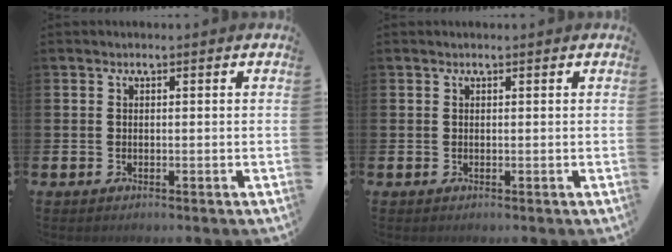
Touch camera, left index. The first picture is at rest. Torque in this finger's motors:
{"motor_torque": [0.39, -0.75, -0.29, 0.00]}